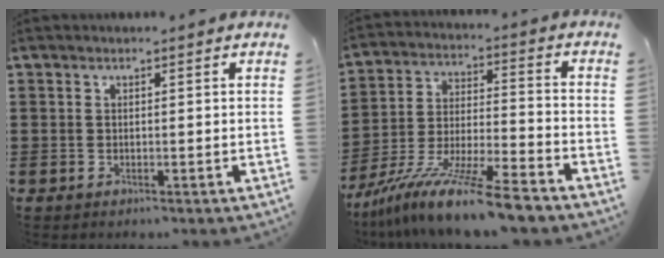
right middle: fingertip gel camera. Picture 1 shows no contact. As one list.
[{"total": 13.0, "force": [-11.2, -0.1, 6.6], "torque": [-0.120, 0.015, -0.211]}]